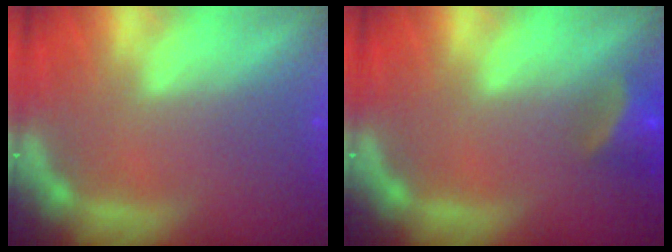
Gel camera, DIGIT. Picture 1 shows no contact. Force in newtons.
{"total": 4.0}